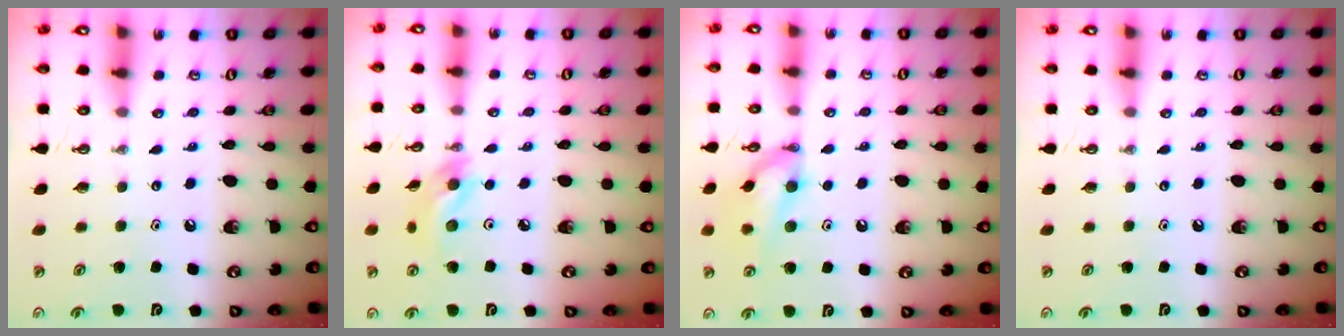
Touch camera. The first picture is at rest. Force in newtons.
{"total": 10.4, "press": 10.2, "slide": 2.2}
{"total": 12.8, "press": 12.8, "slide": 0.6}
{"total": 0.0}